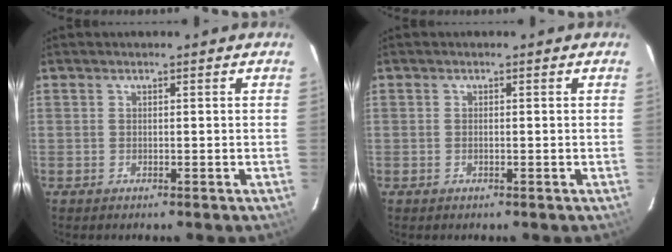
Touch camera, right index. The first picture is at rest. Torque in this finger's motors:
{"motor_torque": [-0.01, -0.07, -0.03, -0.01]}